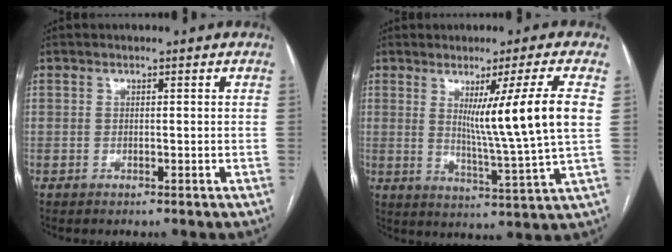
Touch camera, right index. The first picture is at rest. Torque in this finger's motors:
{"motor_torque": [1.22, 0.92, 0.34, 0.16]}